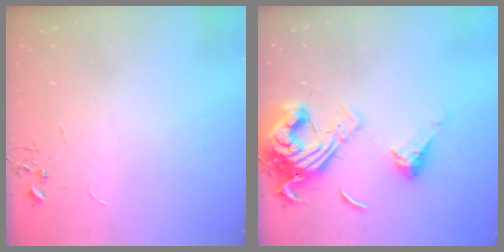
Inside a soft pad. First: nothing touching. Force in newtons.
{"total": 17.4, "press": 17.3, "slide": 1.9}